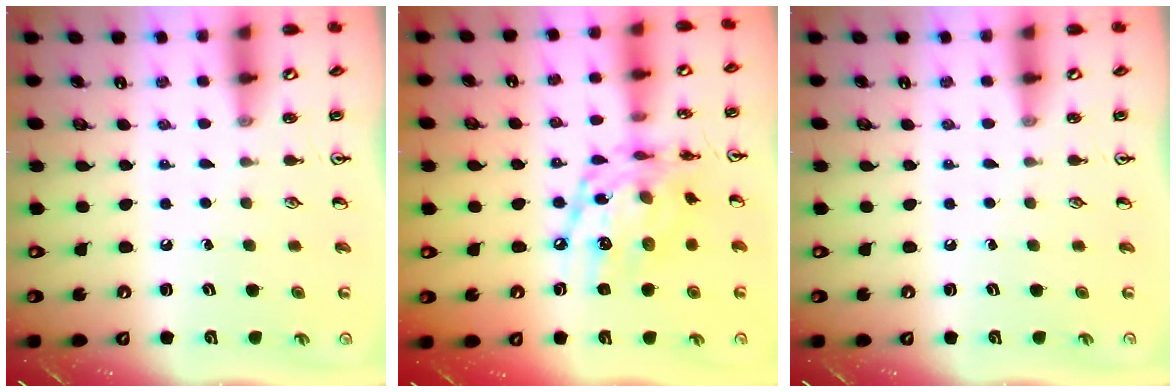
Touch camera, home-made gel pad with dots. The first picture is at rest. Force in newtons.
{"total": 15.8, "press": 15.8, "slide": 1.2}
{"total": 0.0}